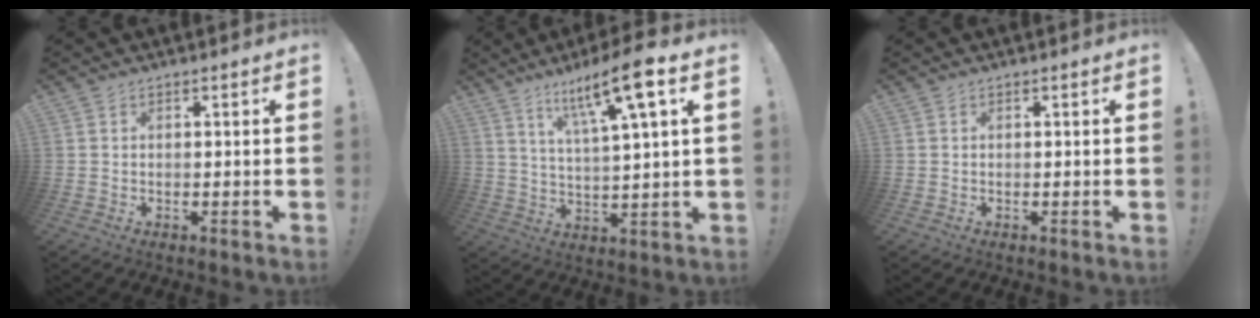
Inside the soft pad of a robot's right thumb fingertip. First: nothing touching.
{"total": 13.5, "force": [7.7, 1.4, 11.0], "torque": [-0.185, -0.038, 0.114]}
{"total": 0.0}